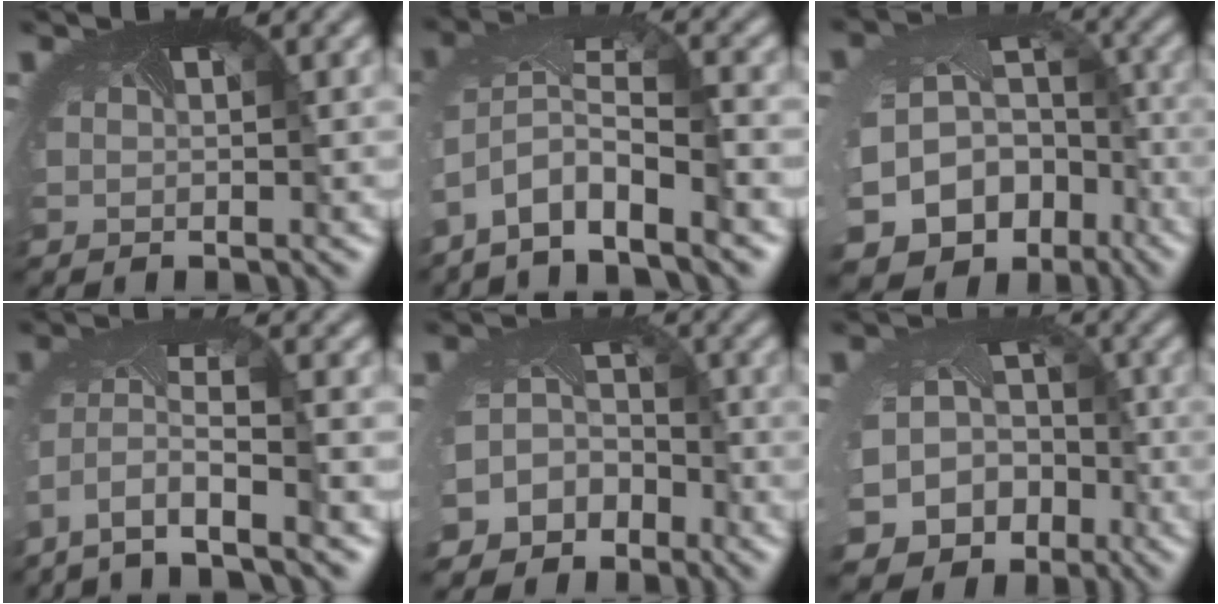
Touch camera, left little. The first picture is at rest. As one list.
[{"total": 6.5, "force": [-4.7, 2.1, 4.1], "torque": [-0.097, -0.010, -0.087]}, {"total": 18.6, "force": [-9.0, 14.5, 7.3], "torque": [-0.168, -0.077, -0.110]}, {"total": 6.0, "force": [-3.6, 1.9, 4.4], "torque": [-0.119, -0.018, -0.064]}, {"total": 6.0, "force": [-3.7, 4.6, 0.5], "torque": [-0.015, -0.015, -0.052]}, {"total": 11.6, "force": [-6.1, 9.4, 3.1], "torque": [-0.073, -0.065, -0.082]}]